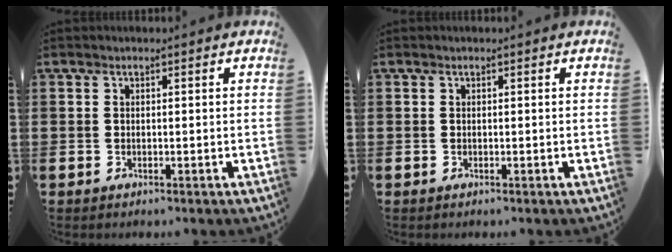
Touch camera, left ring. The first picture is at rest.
{"total": 0.0}